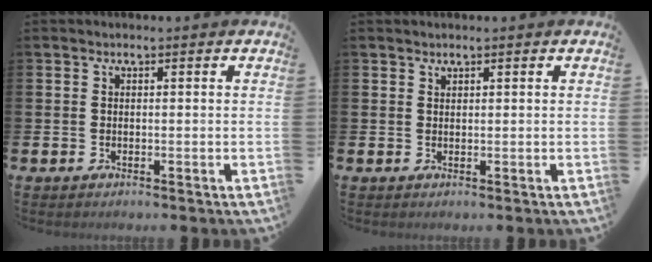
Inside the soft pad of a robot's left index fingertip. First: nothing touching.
{"total": 0.8, "force": [0.7, 0.2, 0.0], "torque": [0.007, -0.001, 0.012]}